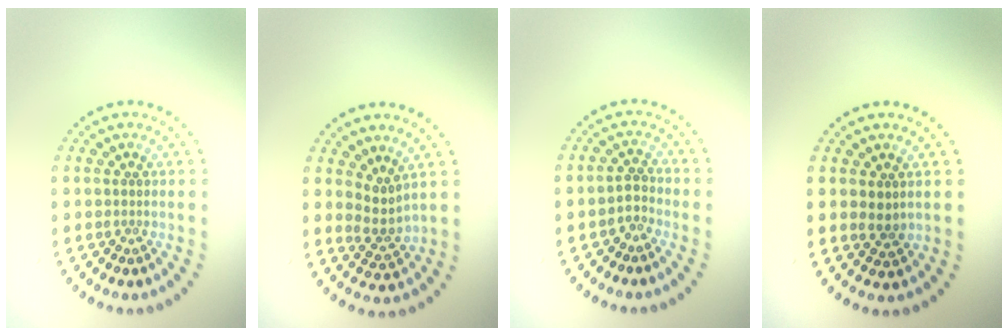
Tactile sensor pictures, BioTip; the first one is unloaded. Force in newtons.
{"total": 2.1, "press": 1.6, "slide": 1.4}
{"total": 1.6, "press": 1.4, "slide": 0.9}
{"total": 1.4, "press": 1.3, "slide": 0.4}